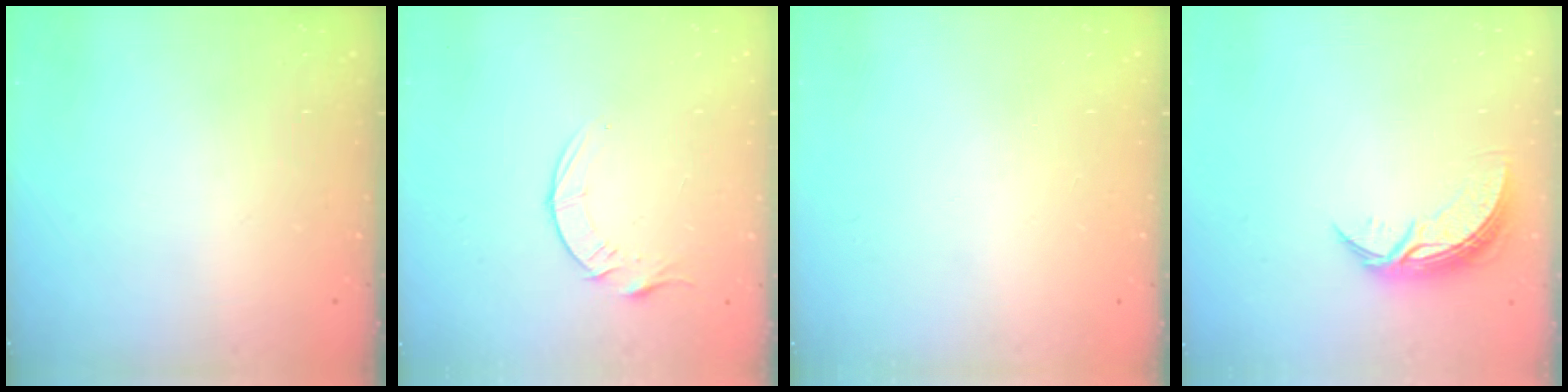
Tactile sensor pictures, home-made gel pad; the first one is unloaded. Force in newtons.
{"total": 6.1, "press": 6.1, "slide": 0.8}
{"total": 0.0}
{"total": 8.2, "press": 8.2, "slide": 0.3}